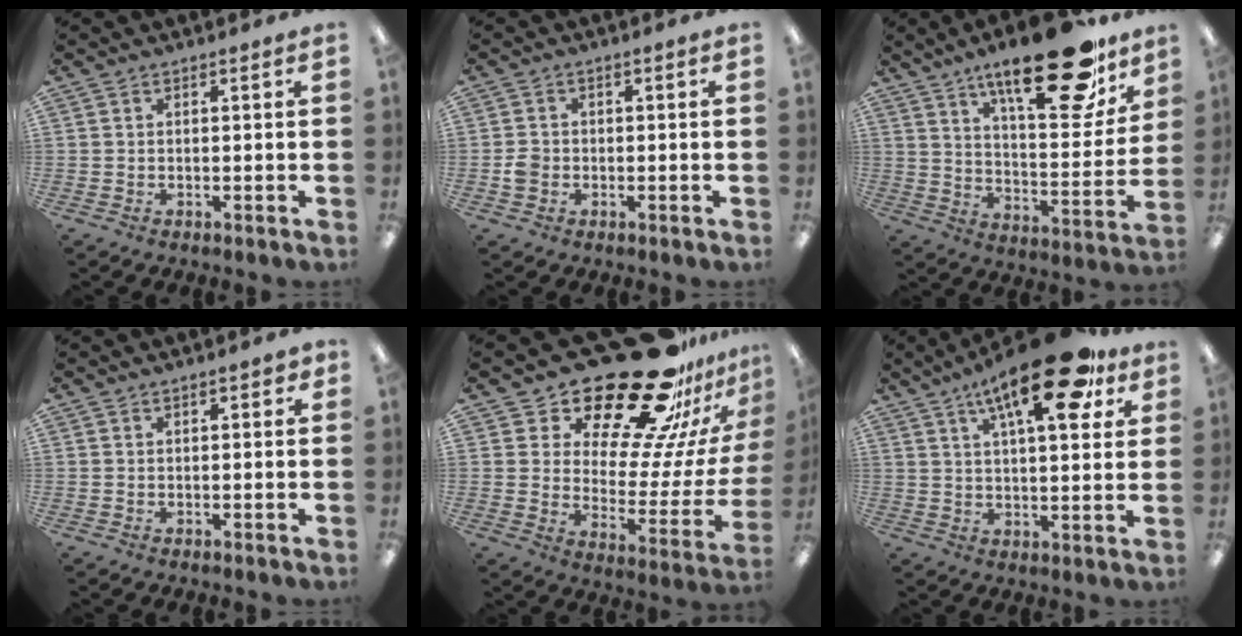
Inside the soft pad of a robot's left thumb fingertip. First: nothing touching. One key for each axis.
{"total": 2.7, "fx": -0.7, "fy": 2.3, "fz": 1.2, "tx": -0.021, "ty": 0.005, "tz": -0.014}
{"total": 25.7, "fx": 17.8, "fy": 8.6, "fz": 16.4, "tx": -0.234, "ty": -0.107, "tz": 0.287}
{"total": 1.6, "fx": 0.9, "fy": 0.6, "fz": 1.1, "tx": -0.008, "ty": -0.005, "tz": 0.012}
{"total": 27.9, "fx": 22.0, "fy": 10.7, "fz": 13.4, "tx": -0.172, "ty": -0.171, "tz": 0.380}
{"total": 20.4, "fx": 11.3, "fy": 7.1, "fz": 15.4, "tx": -0.229, "ty": -0.047, "tz": 0.174}